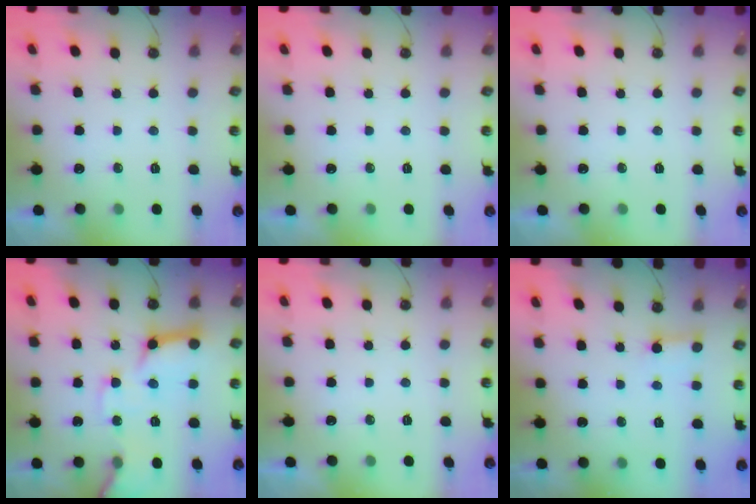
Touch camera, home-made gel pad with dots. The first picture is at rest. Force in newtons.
{"total": 0.0}
{"total": 0.0}
{"total": 16.7, "press": 16.6, "slide": 2.1}
{"total": 0.0}
{"total": 2.4, "press": 2.4, "slide": 0.0}